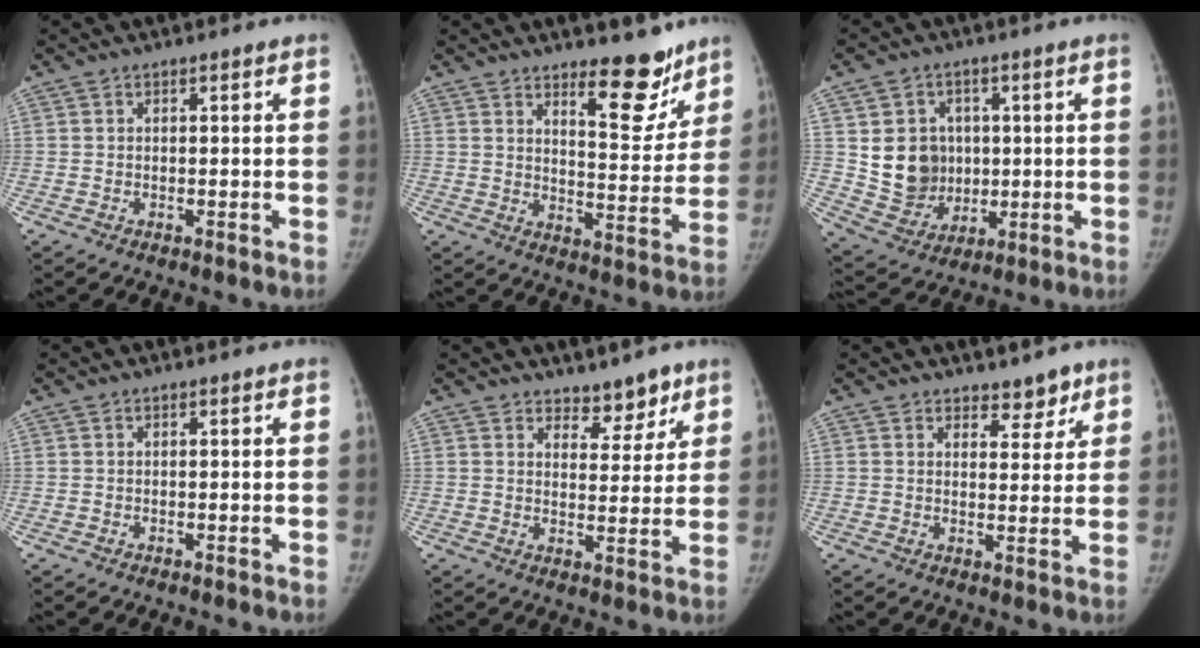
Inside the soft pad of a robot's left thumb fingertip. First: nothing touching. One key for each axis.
{"total": 11.0, "fx": 8.1, "fy": 3.9, "fz": 6.3, "tx": -0.050, "ty": -0.068, "tz": 0.124}
{"total": 11.5, "fx": 1.5, "fy": 10.1, "fz": 5.1, "tx": -0.047, "ty": -0.007, "tz": 0.045}
{"total": 0.0}
{"total": 5.8, "fx": 4.6, "fy": 3.1, "fz": 1.8, "tx": 0.014, "ty": -0.032, "tz": 0.069}
{"total": 4.3, "fx": 3.4, "fy": 2.3, "fz": 1.2, "tx": 0.015, "ty": -0.022, "tz": 0.049}